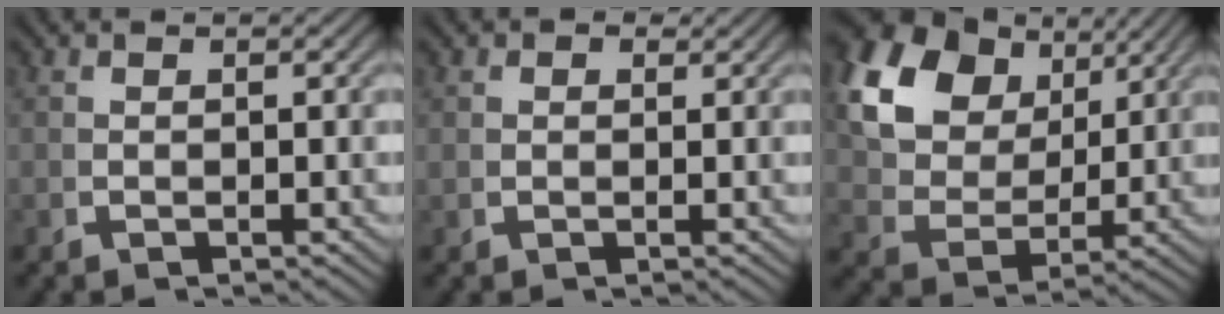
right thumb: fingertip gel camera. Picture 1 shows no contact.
{"total": 1.6, "force": [1.2, 1.0, 0.5], "torque": [-0.013, -0.002, 0.020]}
{"total": 12.4, "force": [3.6, 8.9, 7.7], "torque": [-0.176, -0.015, 0.070]}